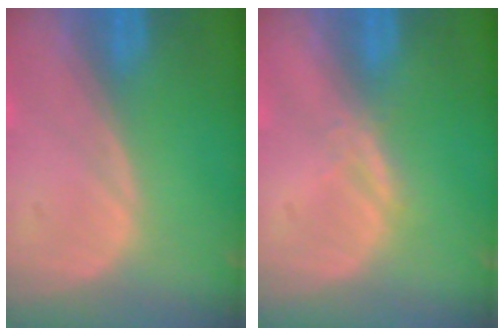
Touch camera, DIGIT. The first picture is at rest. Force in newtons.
{"total": 1.3, "press": 1.3, "slide": 0.1}